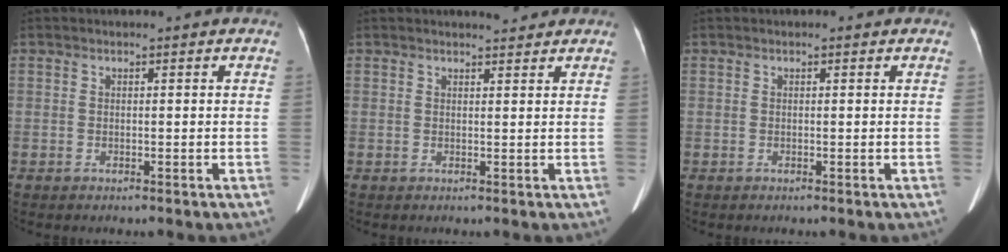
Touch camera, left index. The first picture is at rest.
{"total": 1.9, "force": [1.9, 0.3, 0.4], "torque": [-0.009, -0.002, 0.027]}
{"total": 0.0}